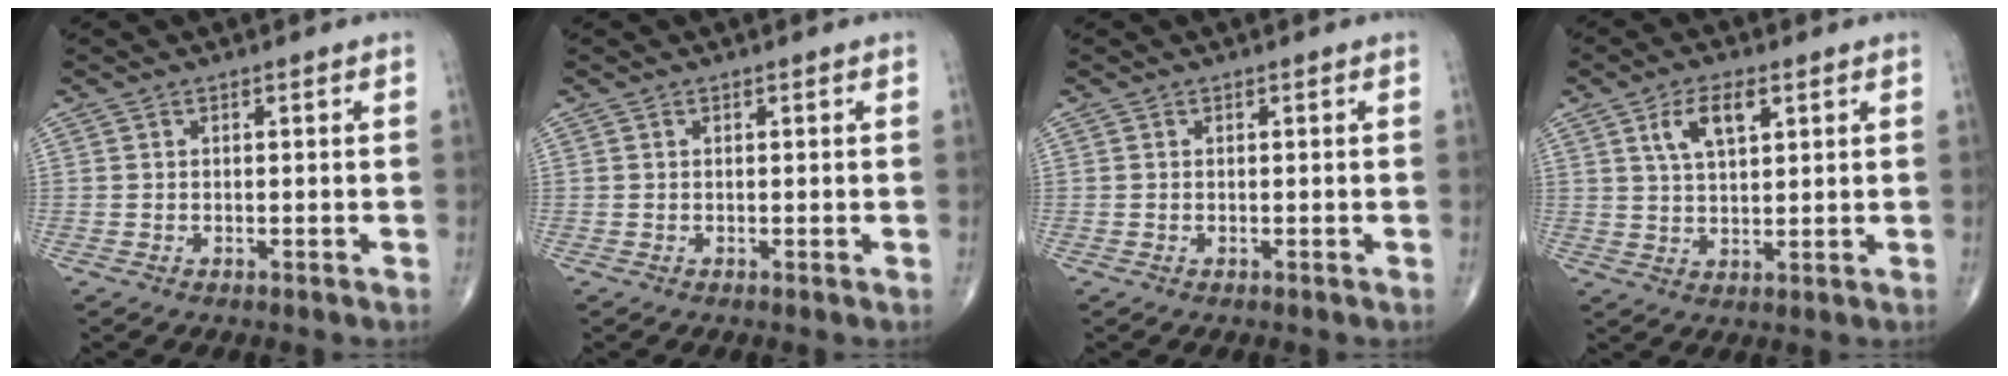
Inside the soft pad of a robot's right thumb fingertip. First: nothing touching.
{"total": 0.0}
{"total": 0.0}
{"total": 6.9, "force": [3.0, 3.2, 5.3], "torque": [-0.093, -0.007, 0.058]}